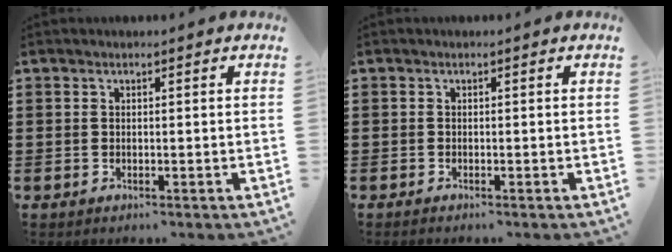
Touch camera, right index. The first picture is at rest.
{"total": 0.6, "force": [-0.5, 0.1, 0.0], "torque": [0.000, 0.001, -0.012]}